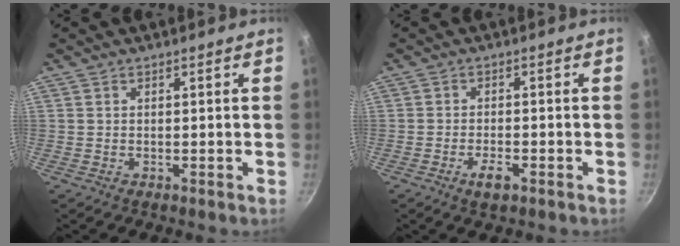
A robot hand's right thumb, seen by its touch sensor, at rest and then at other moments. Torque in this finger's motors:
{"motor_torque": [1.02, 0.61, 0.60, -0.61, 0.16]}